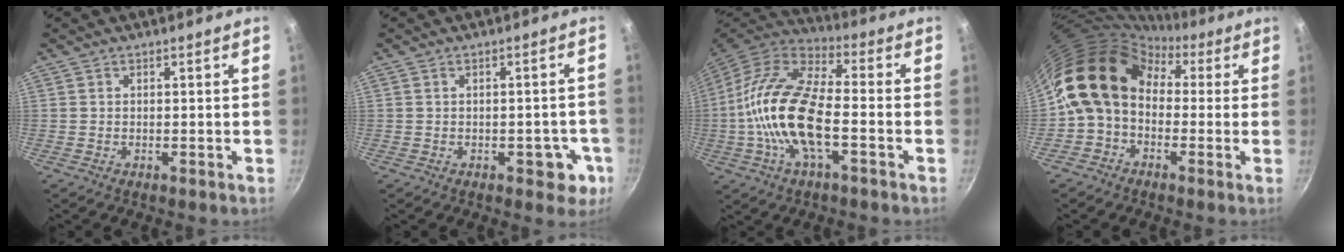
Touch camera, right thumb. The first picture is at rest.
{"total": 5.2, "force": [-1.9, 3.0, 3.8], "torque": [-0.010, 0.017, -0.018]}
{"total": 18.5, "force": [-3.5, 7.9, 16.4], "torque": [-0.310, 0.032, -0.081]}
{"total": 14.8, "force": [1.0, 11.6, 9.1], "torque": [-0.138, 0.042, -0.009]}